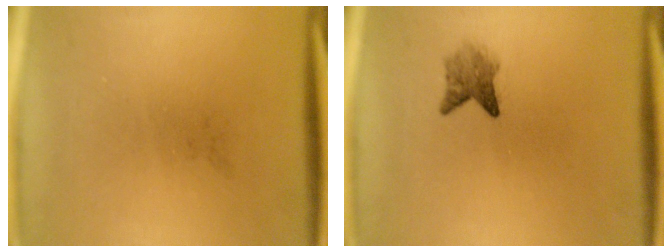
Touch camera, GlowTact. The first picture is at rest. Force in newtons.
{"total": 2.6}